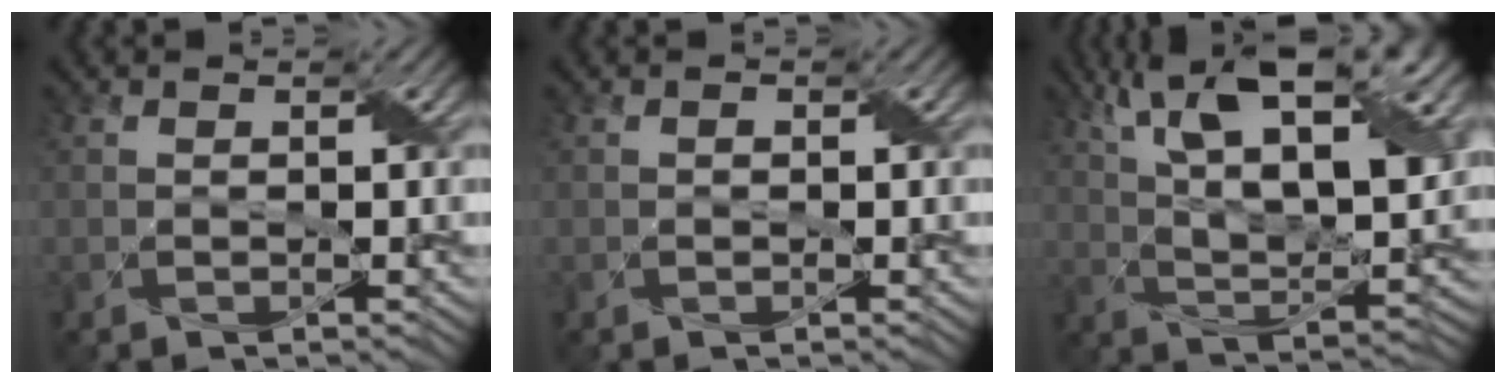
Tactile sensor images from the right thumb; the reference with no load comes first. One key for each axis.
{"total": 0.7, "fx": -0.3, "fy": 0.6, "fz": 0.3, "tx": -0.003, "ty": -0.001, "tz": -0.005}
{"total": 16.5, "fx": 7.7, "fy": 6.3, "fz": 13.1, "tx": -0.233, "ty": 0.031, "tz": 0.119}